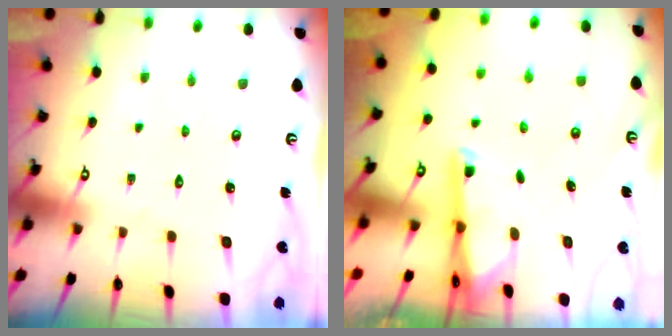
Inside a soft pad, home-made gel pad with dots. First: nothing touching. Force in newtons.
{"total": 2.1, "press": 2.0, "slide": 0.4}